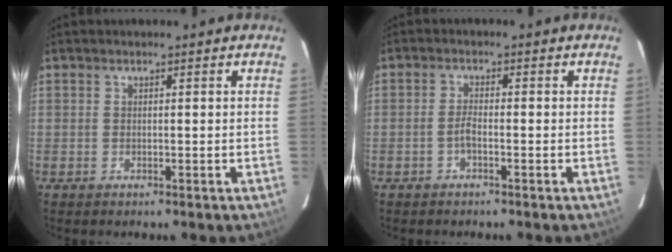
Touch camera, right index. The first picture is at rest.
{"total": 1.7, "force": [-1.0, 0.3, 1.3], "torque": [-0.030, 0.006, -0.021]}